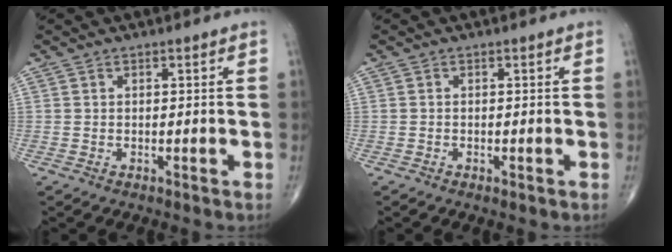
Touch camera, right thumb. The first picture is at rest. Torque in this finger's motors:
{"motor_torque": [0.16, 0.01, -0.23, -0.09, 0.04]}